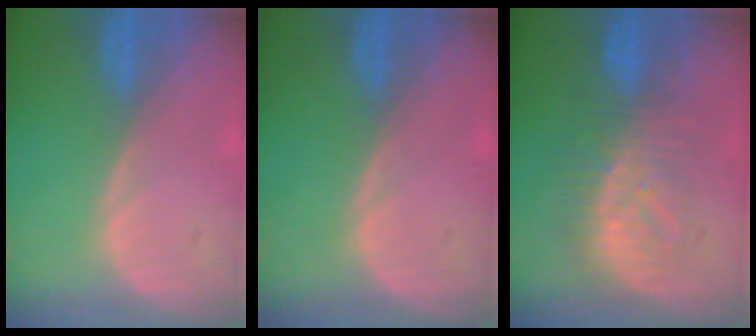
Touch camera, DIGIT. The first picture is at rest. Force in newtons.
{"total": 0.0}
{"total": 8.3, "press": 8.2, "slide": 1.5}